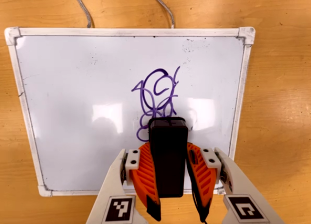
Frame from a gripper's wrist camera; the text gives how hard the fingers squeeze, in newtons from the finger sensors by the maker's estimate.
{"total": 7.8, "left": 6.0, "right": 9.6}